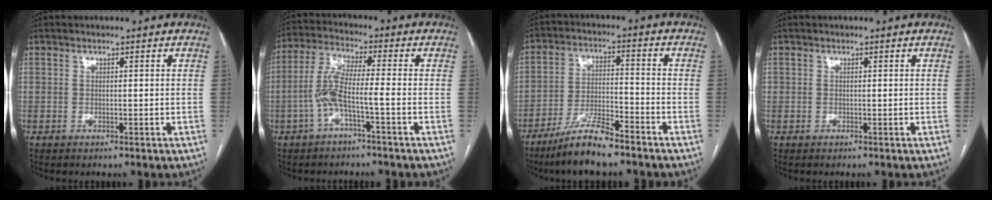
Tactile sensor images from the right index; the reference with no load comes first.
{"total": 6.8, "force": [-2.4, 0.2, 6.4], "torque": [-0.139, 0.017, -0.050]}
{"total": 9.4, "force": [-7.5, 0.9, 5.6], "torque": [-0.110, -0.016, -0.139]}
{"total": 0.0}